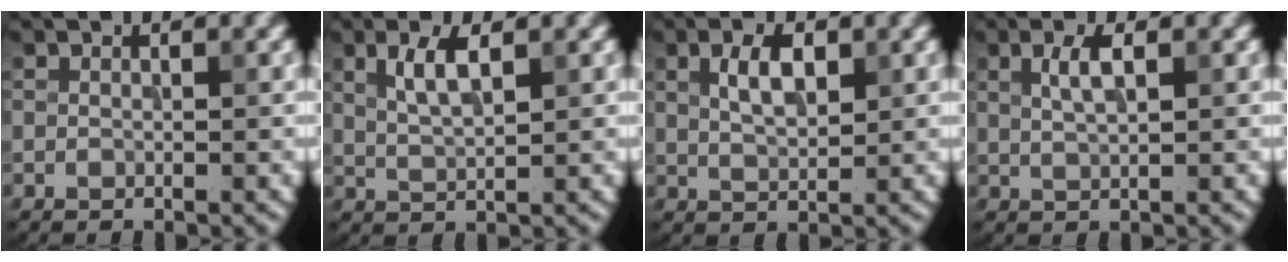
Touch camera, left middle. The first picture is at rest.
{"total": 2.9, "force": [1.3, 1.0, 2.5], "torque": [-0.050, 0.002, 0.025]}
{"total": 3.1, "force": [1.1, 1.5, 2.5], "torque": [-0.052, 0.003, 0.024]}
{"total": 2.2, "force": [0.9, 0.7, 1.9], "torque": [-0.035, 0.002, 0.017]}